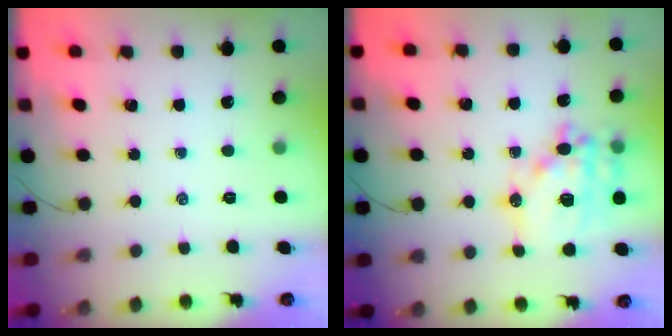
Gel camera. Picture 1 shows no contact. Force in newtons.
{"total": 17.9, "press": 17.6, "slide": 3.4}